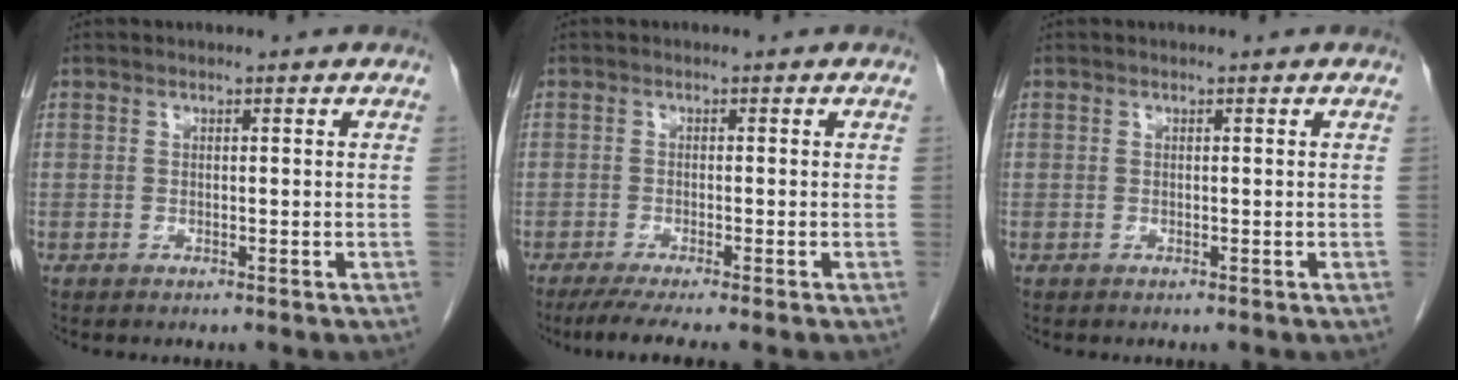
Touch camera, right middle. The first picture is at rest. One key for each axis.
{"total": 5.1, "fx": -3.9, "fy": -0.3, "fz": 3.3, "tx": -0.052, "ty": -0.014, "tz": -0.066}
{"total": 0.0}